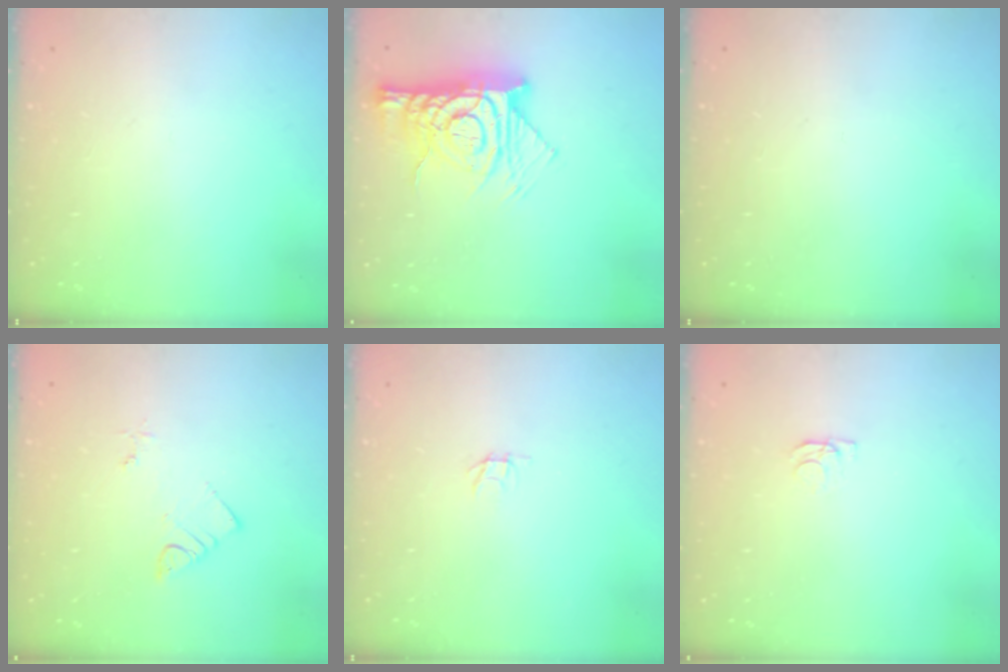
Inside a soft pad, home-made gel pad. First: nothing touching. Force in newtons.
{"total": 12.2, "press": 12.1, "slide": 1.4}
{"total": 0.0}
{"total": 4.8, "press": 4.8, "slide": 0.2}
{"total": 1.8, "press": 1.8, "slide": 0.1}
{"total": 1.2, "press": 1.1, "slide": 0.3}